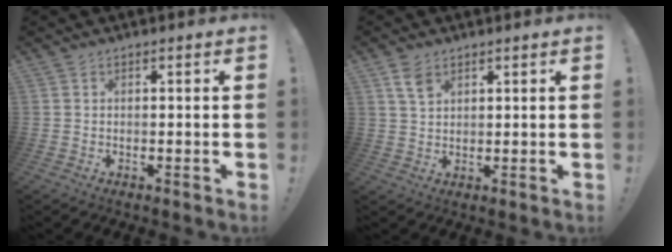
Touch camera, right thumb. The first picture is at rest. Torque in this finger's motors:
{"motor_torque": [0.79, 1.43, 0.00, -0.04, -0.01]}